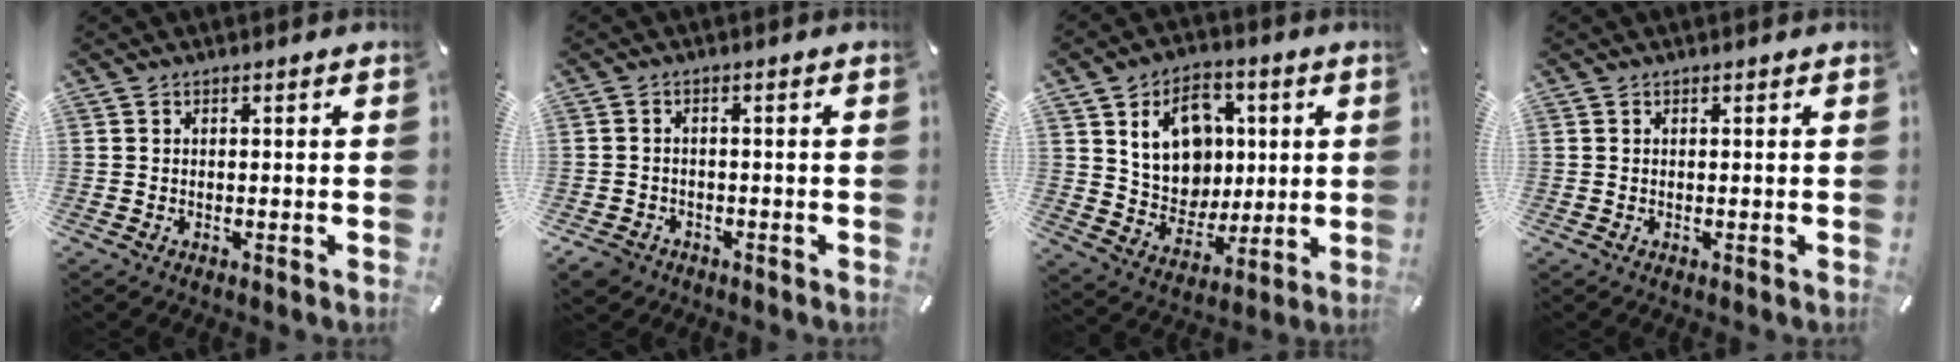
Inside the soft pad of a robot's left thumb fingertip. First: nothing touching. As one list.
[{"total": 3.0, "force": [-1.9, 2.3, 0.7], "torque": [-0.016, 0.008, -0.040]}, {"total": 13.9, "force": [4.3, 11.7, 6.2], "torque": [-0.100, -0.008, 0.089]}, {"total": 0.0}]